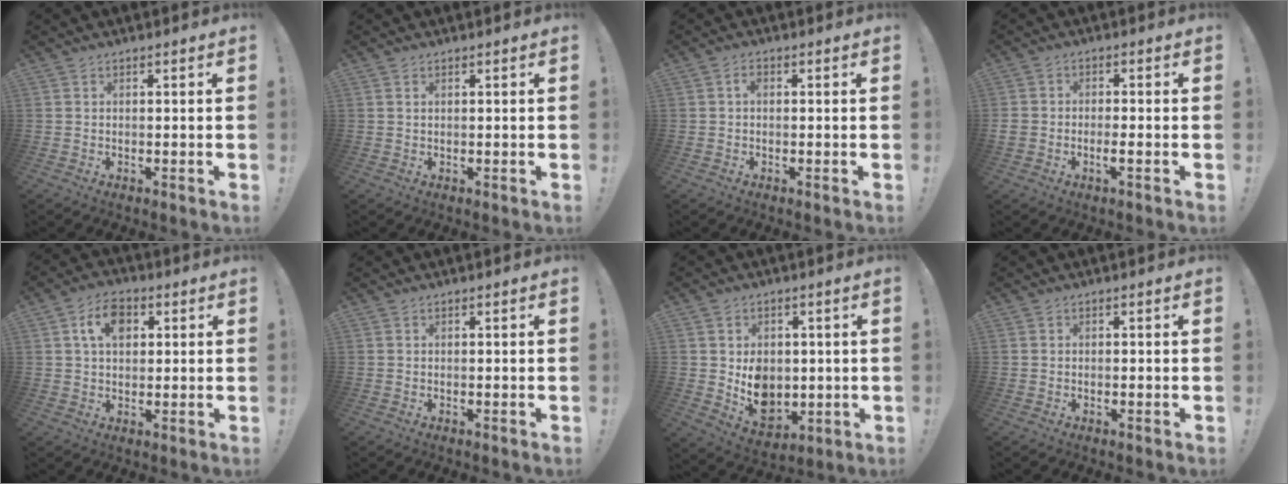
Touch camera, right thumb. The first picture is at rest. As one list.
[{"total": 0.6, "force": [0.3, 0.3, 0.4], "torque": [-0.008, 0.000, 0.006]}, {"total": 1.6, "force": [-0.1, 1.0, 1.2], "torque": [-0.025, 0.007, -0.004]}, {"total": 3.1, "force": [-1.3, 1.3, 2.5], "torque": [-0.039, 0.003, -0.021]}, {"total": 8.7, "force": [2.9, 5.8, 5.8], "torque": [-0.096, 0.010, 0.054]}, {"total": 0.0}, {"total": 10.1, "force": [0.8, 9.0, 4.5], "torque": [-0.065, -0.013, 0.027]}, {"total": 0.0}]